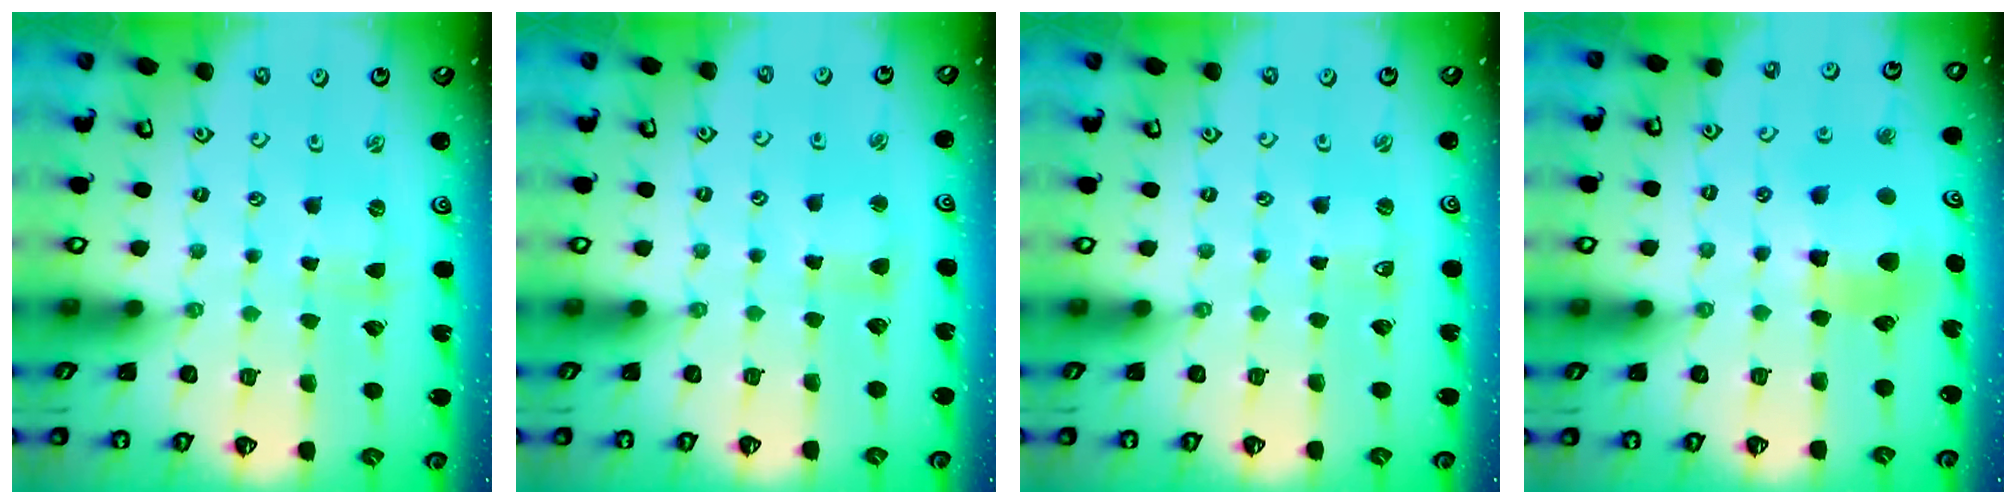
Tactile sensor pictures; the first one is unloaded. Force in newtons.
{"total": 3.1, "press": 3.1, "slide": 0.4}
{"total": 0.0}
{"total": 11.1, "press": 11.0, "slide": 1.6}